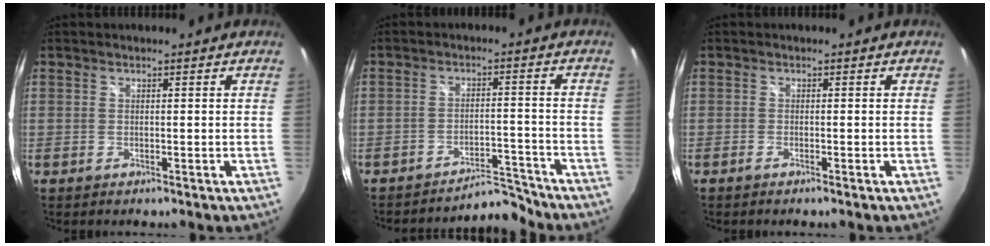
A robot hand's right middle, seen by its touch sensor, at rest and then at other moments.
{"total": 5.6, "force": [-5.6, 0.1, -0.4], "torque": [0.005, 0.020, -0.087]}
{"total": 0.8, "force": [-0.7, -0.1, 0.4], "torque": [-0.009, -0.002, -0.016]}